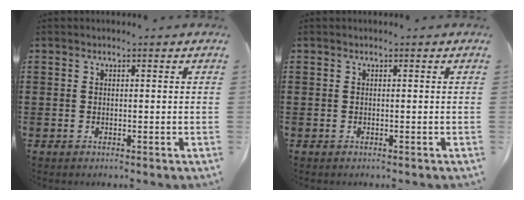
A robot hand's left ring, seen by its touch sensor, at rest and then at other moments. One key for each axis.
{"total": 0.0}